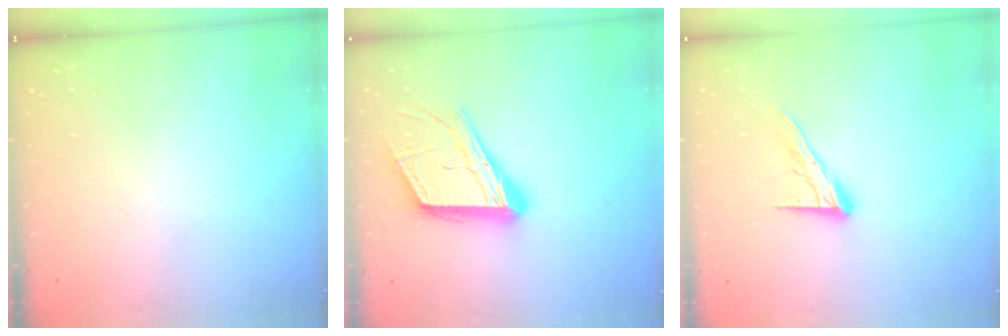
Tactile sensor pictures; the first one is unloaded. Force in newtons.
{"total": 18.7, "press": 18.4, "slide": 3.0}
{"total": 12.0, "press": 12.0, "slide": 1.0}